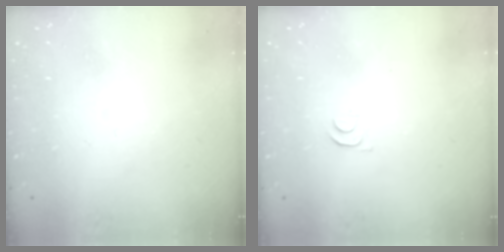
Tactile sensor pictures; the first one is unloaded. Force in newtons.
{"total": 3.3, "press": 3.2, "slide": 0.4}